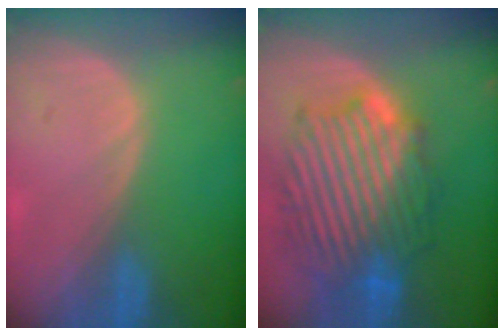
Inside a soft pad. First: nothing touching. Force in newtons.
{"total": 13.2, "press": 13.2, "slide": 1.0}